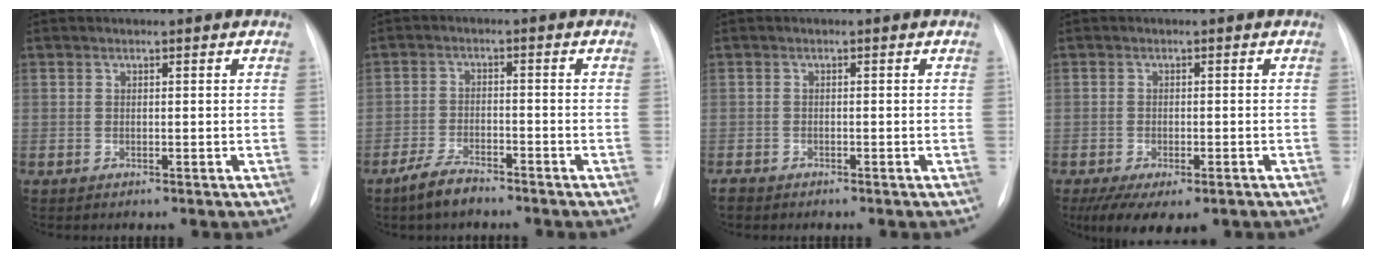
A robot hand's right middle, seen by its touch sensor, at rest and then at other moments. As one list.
[{"total": 4.6, "force": [-3.9, 1.0, 2.3], "torque": [-0.057, -0.008, -0.072]}, {"total": 1.2, "force": [-1.1, 0.3, 0.2], "torque": [-0.011, -0.003, -0.019]}, {"total": 8.9, "force": [-5.9, 3.5, 5.7], "torque": [-0.090, -0.015, -0.084]}]